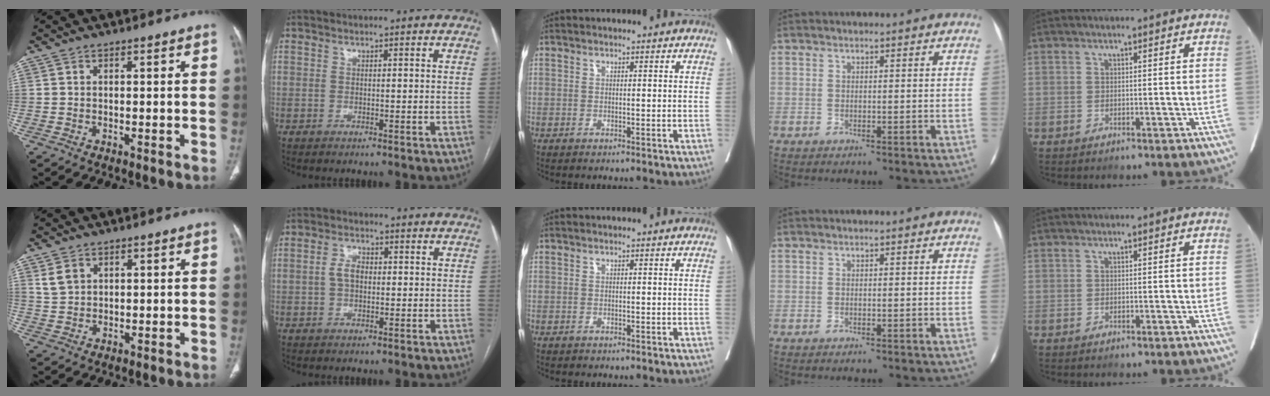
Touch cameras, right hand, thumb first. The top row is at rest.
{"thumb": {"total": 3.2, "force": [1.7, 2.3, 1.5], "torque": [-0.021, -0.002, 0.044]}, "index": {"total": 3.5, "force": [0.1, 2.2, 2.7], "torque": [-0.057, 0.014, 0.001]}}